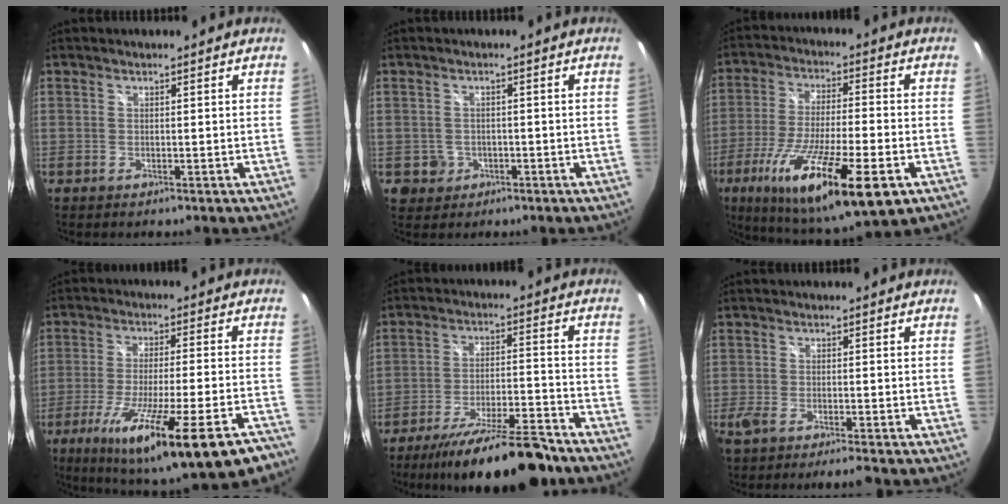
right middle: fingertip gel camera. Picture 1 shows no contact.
{"total": 3.5, "force": [-0.9, 3.3, 0.6], "torque": [-0.020, 0.002, -0.008]}
{"total": 21.9, "force": [-10.0, 4.4, 19.0], "torque": [-0.358, -0.058, -0.166]}
{"total": 26.3, "force": [-17.2, 4.4, 19.5], "torque": [-0.326, -0.082, -0.250]}
{"total": 18.1, "force": [-15.2, 2.7, 9.6], "torque": [-0.174, -0.019, -0.229]}
{"total": 2.9, "force": [-2.4, -0.3, 1.6], "torque": [-0.037, -0.012, -0.048]}